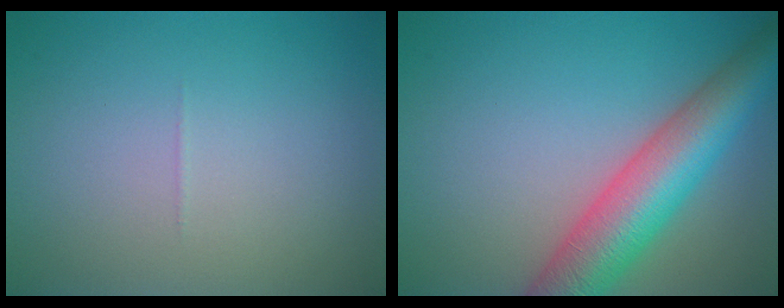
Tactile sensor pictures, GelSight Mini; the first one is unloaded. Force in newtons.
{"total": 8.3, "press": 8.3, "slide": 0.3}